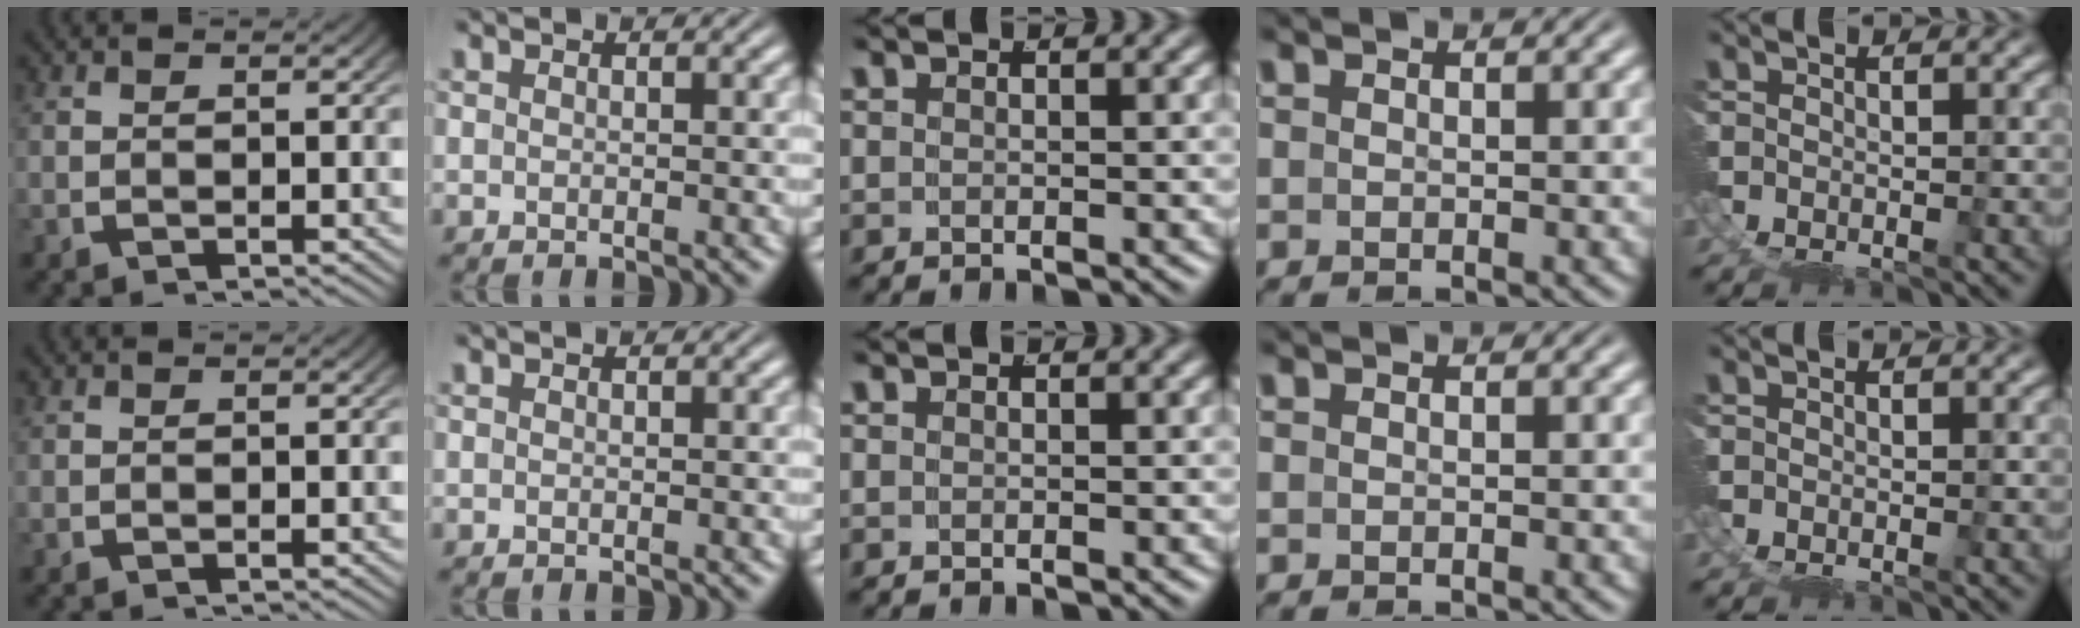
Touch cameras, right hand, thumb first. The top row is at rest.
{}